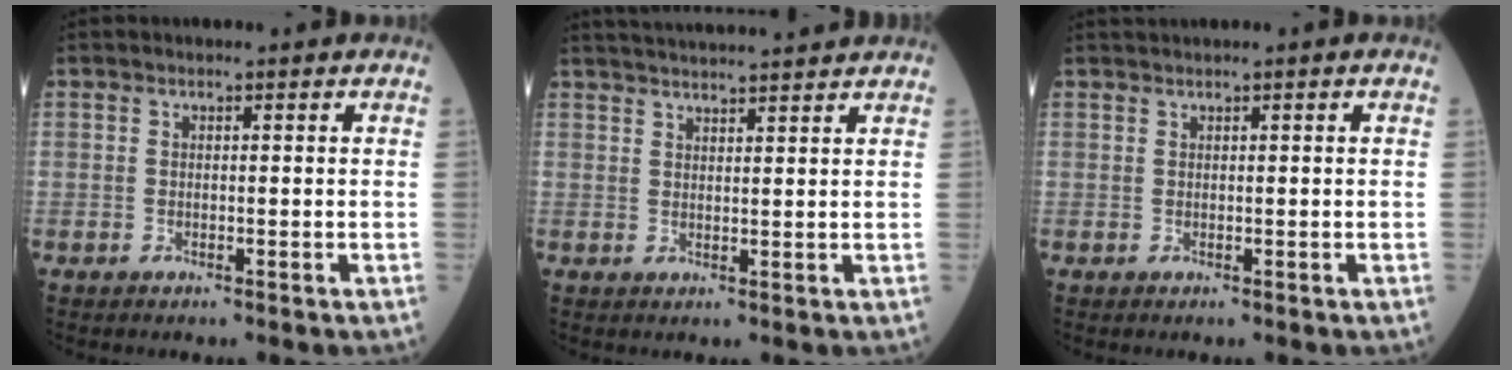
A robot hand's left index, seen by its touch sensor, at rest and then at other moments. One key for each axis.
{"total": 11.7, "fx": 11.0, "fy": 0.0, "fz": 4.0, "tx": -0.070, "ty": 0.023, "tz": 0.157}
{"total": 1.0, "fx": 0.8, "fy": -0.3, "fz": 0.4, "tx": -0.016, "ty": 0.009, "tz": 0.023}